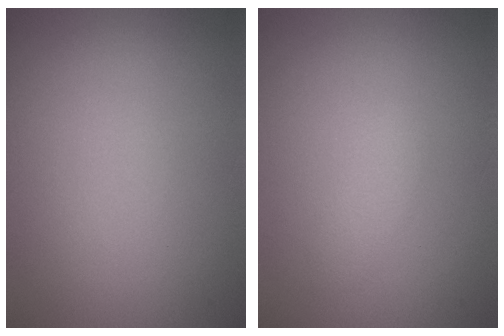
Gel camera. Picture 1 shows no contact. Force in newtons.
{"total": 1.0, "press": 1.0, "slide": 0.0}